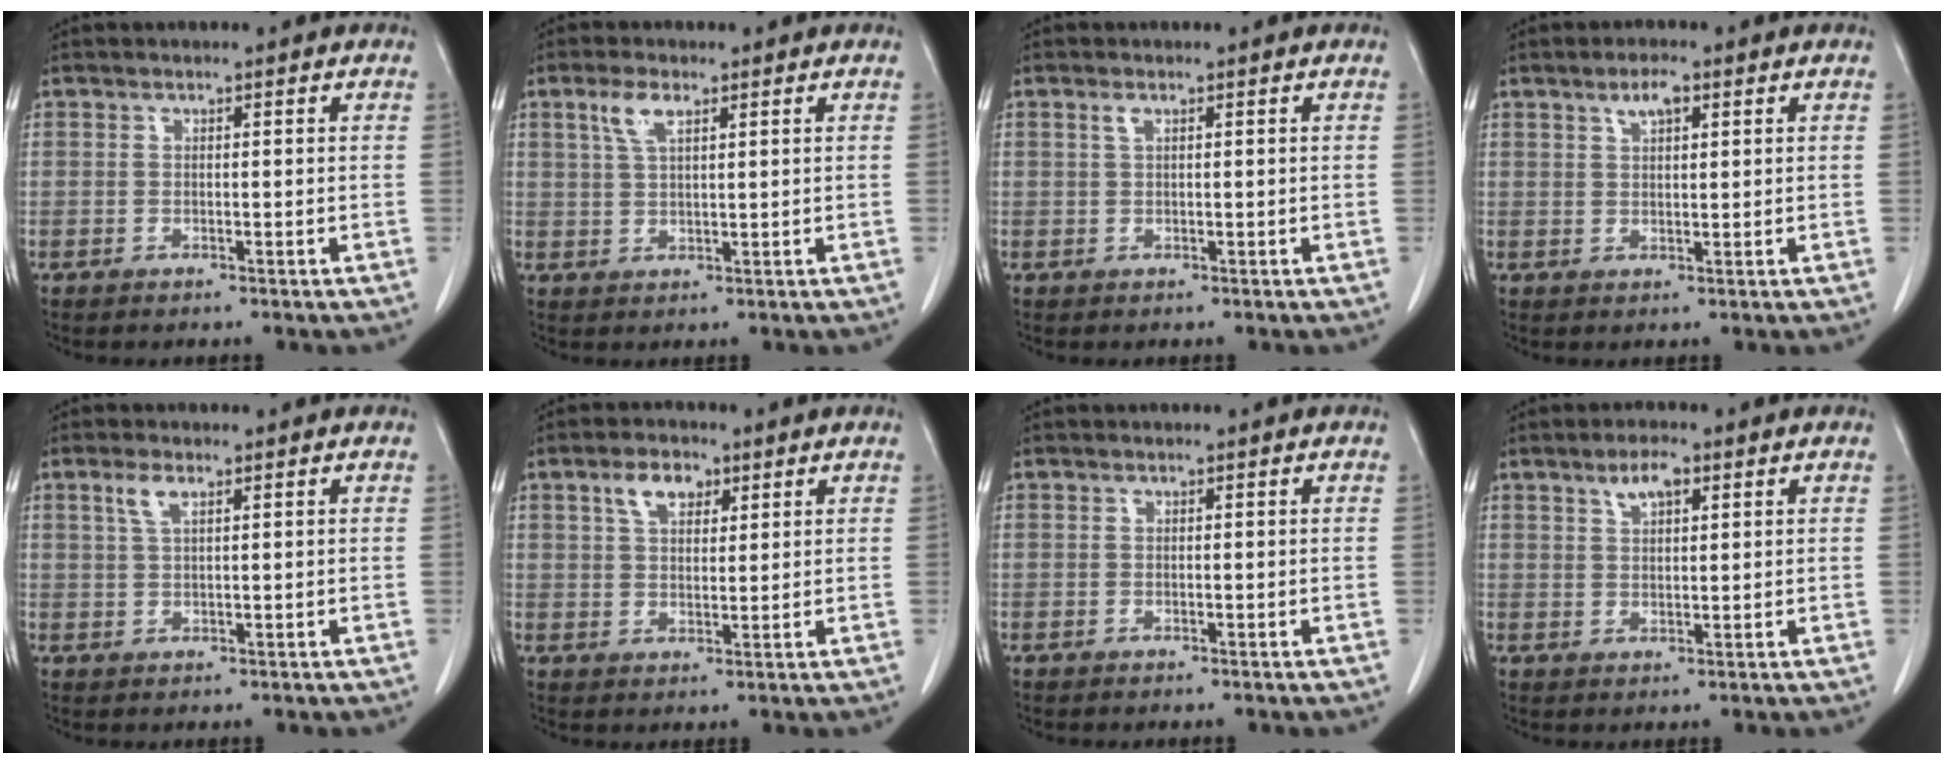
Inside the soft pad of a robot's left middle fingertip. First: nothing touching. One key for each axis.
{"total": 3.7, "fx": 2.0, "fy": 1.2, "fz": 2.8, "tx": -0.063, "ty": 0.007, "tz": 0.045}
{"total": 0.9, "fx": 0.5, "fy": 0.2, "fz": 0.7, "tx": -0.018, "ty": 0.003, "tz": 0.009}
{"total": 3.0, "fx": 1.7, "fy": 0.9, "fz": 2.3, "tx": -0.046, "ty": 0.003, "tz": 0.033}
{"total": 2.5, "fx": 1.4, "fy": 0.7, "fz": 1.9, "tx": -0.047, "ty": 0.004, "tz": 0.032}
{"total": 4.8, "fx": 2.6, "fy": 2.6, "fz": 3.1, "tx": -0.061, "ty": 0.011, "tz": 0.049}
{"total": 0.0}
{"total": 3.7, "fx": 2.2, "fy": 1.2, "fz": 2.8, "tx": -0.054, "ty": 0.004, "tz": 0.041}